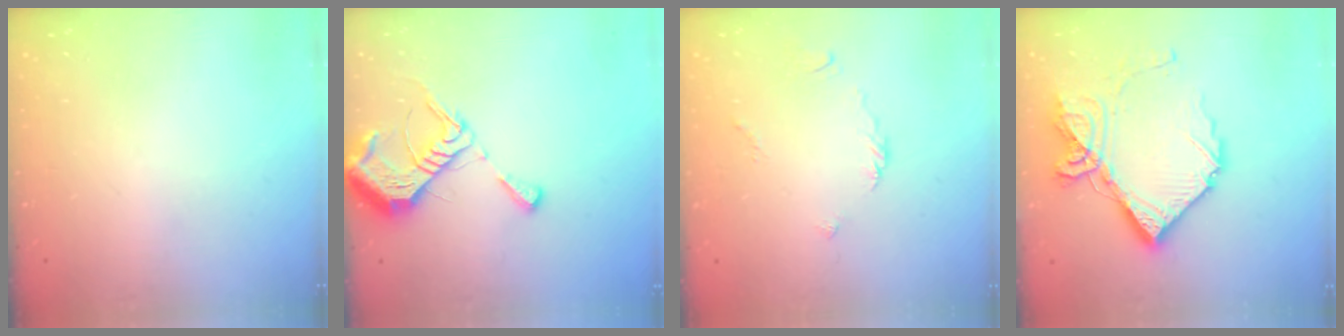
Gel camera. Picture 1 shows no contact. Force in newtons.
{"total": 10.2, "press": 10.2, "slide": 1.1}
{"total": 2.7, "press": 2.7, "slide": 0.5}
{"total": 17.6, "press": 17.5, "slide": 2.1}